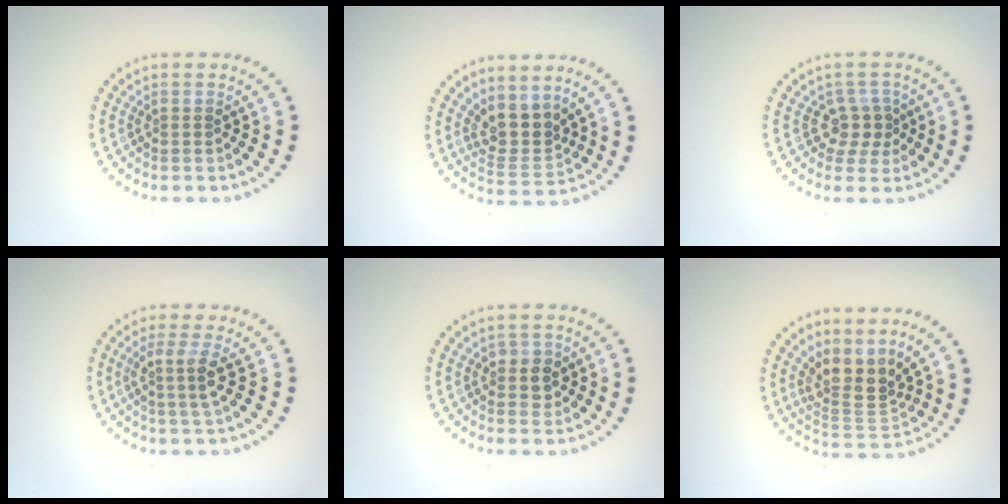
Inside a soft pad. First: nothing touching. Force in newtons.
{"total": 3.2, "press": 2.5, "slide": 2.1}
{"total": 2.4, "press": 1.8, "slide": 1.5}
{"total": 2.4, "press": 1.9, "slide": 1.5}
{"total": 2.0, "press": 1.8, "slide": 0.7}
{"total": 3.9, "press": 2.9, "slide": 2.6}